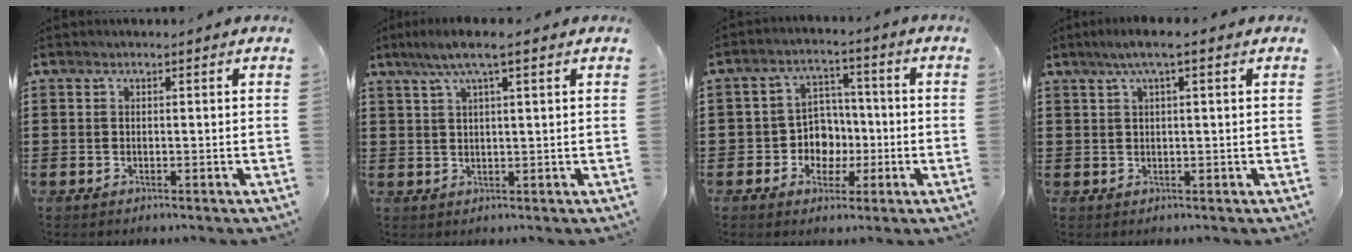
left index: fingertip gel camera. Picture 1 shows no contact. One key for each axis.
{"total": 4.9, "fx": 2.7, "fy": 0.4, "fz": 4.0, "tx": -0.082, "ty": 0.005, "tz": 0.047}
{"total": 6.1, "fx": -1.0, "fy": 5.7, "fz": 2.0, "tx": -0.048, "ty": 0.011, "tz": -0.019}
{"total": 2.9, "fx": 1.3, "fy": 0.1, "fz": 2.6, "tx": -0.050, "ty": 0.002, "tz": 0.020}